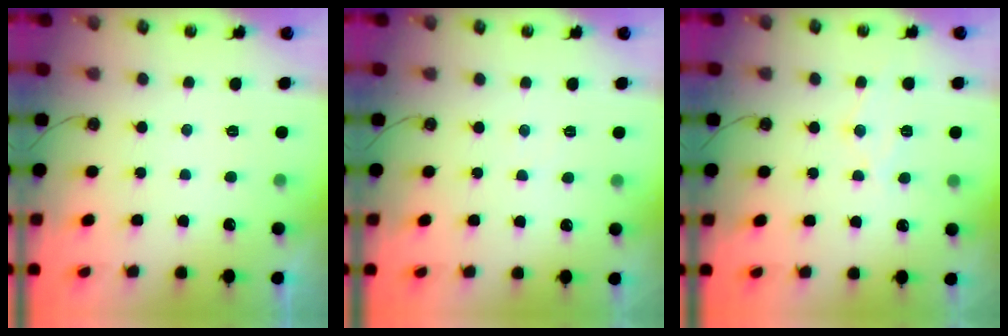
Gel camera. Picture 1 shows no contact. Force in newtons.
{"total": 2.4, "press": 2.4, "slide": 0.4}
{"total": 9.1, "press": 9.1, "slide": 0.6}